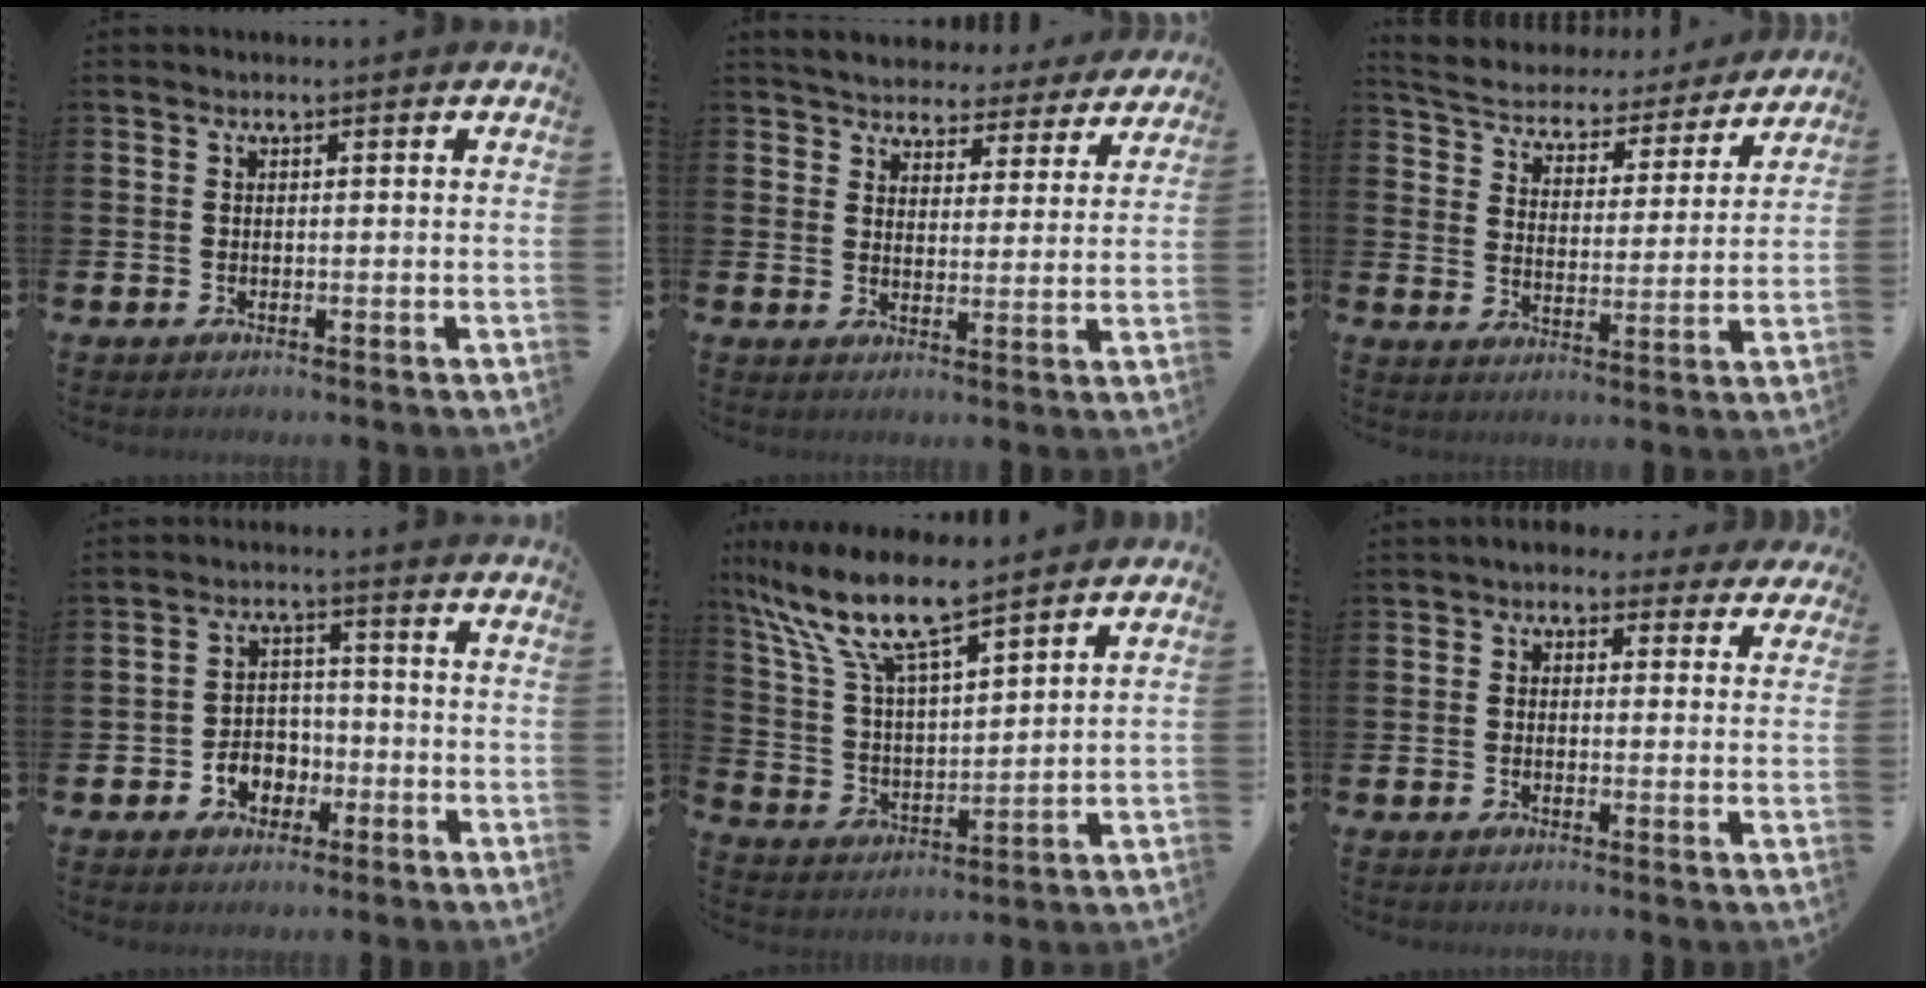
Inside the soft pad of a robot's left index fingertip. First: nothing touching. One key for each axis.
{"total": 4.7, "fx": 4.5, "fy": 1.2, "fz": 0.2, "tx": -0.020, "ty": -0.035, "tz": 0.075}
{"total": 5.1, "fx": 5.0, "fy": 1.3, "fz": 0.5, "tx": -0.038, "ty": -0.044, "tz": 0.081}
{"total": 3.9, "fx": -1.8, "fy": 3.2, "fz": 1.2, "tx": -0.017, "ty": -0.001, "tz": -0.043}
{"total": 10.8, "fx": 9.0, "fy": 2.0, "fz": 5.7, "tx": -0.144, "ty": -0.046, "tz": 0.156}
{"total": 2.2, "fx": 1.4, "fy": 1.6, "fz": 0.6, "tx": -0.014, "ty": -0.004, "tz": 0.019}